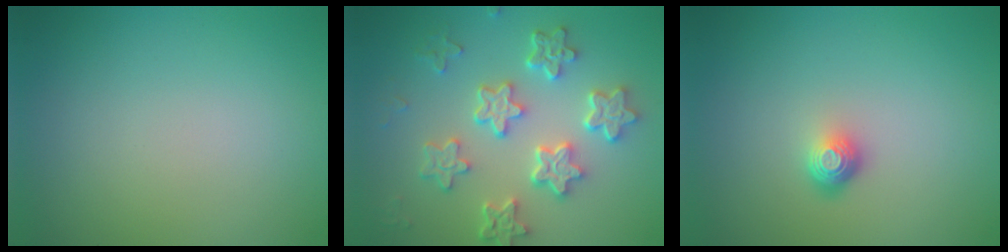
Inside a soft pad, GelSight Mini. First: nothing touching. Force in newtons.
{"total": 5.9, "press": 5.0, "slide": 3.2}
{"total": 1.8, "press": 1.2, "slide": 1.3}